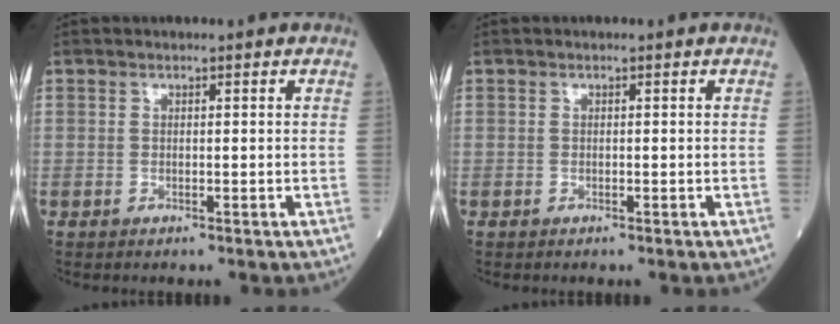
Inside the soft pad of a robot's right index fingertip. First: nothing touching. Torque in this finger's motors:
{"motor_torque": [-0.03, -0.02, 0.00, 0.00]}